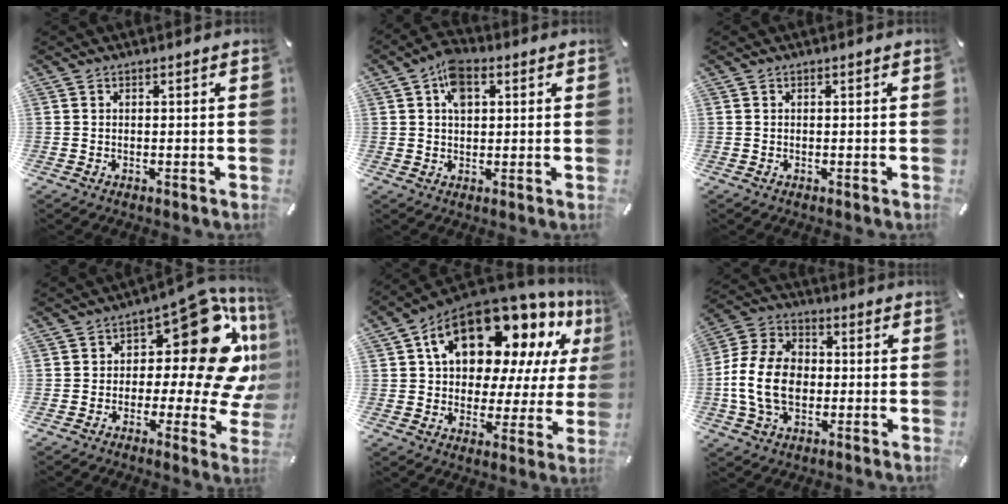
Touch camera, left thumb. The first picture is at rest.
{"total": 6.6, "force": [2.3, 4.5, 4.2], "torque": [-0.058, -0.001, 0.039]}
{"total": 0.0}
{"total": 22.2, "force": [5.8, 11.4, 18.1], "torque": [-0.230, -0.058, 0.099]}
{"total": 20.4, "force": [12.2, 11.3, 11.8], "torque": [-0.200, -0.074, 0.215]}
{"total": 13.7, "force": [-1.9, 10.2, 9.0], "torque": [-0.215, 0.012, -0.035]}